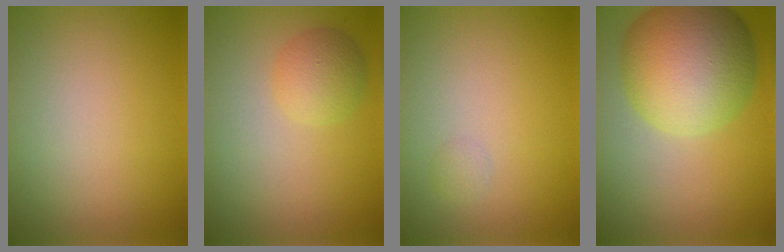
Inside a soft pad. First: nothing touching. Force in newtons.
{"total": 2.7, "press": 2.7, "slide": 0.1}
{"total": 0.6, "press": 0.6, "slide": 0.0}
{"total": 11.3, "press": 11.3, "slide": 0.3}